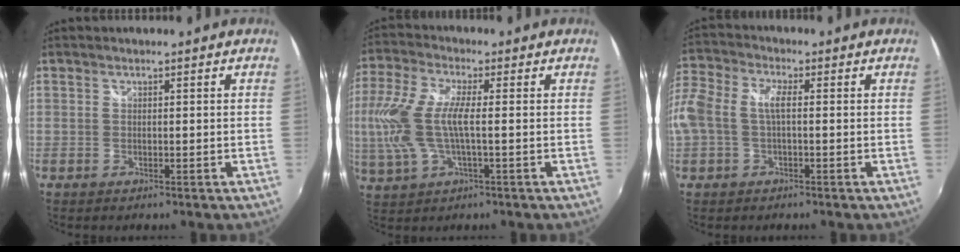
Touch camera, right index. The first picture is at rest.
{"total": 12.6, "force": [-0.8, 4.2, 11.9], "torque": [-0.250, -0.002, -0.013]}
{"total": 11.4, "force": [-1.1, 6.8, 9.0], "torque": [-0.203, 0.013, -0.030]}